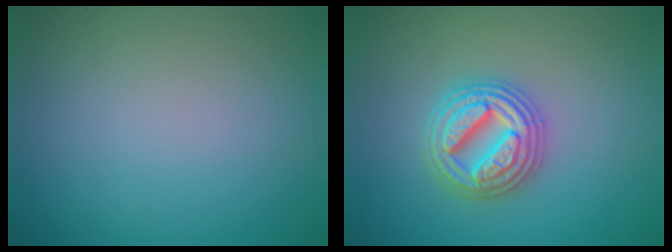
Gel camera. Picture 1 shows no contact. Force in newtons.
{"total": 4.8, "press": 4.8, "slide": 0.8}